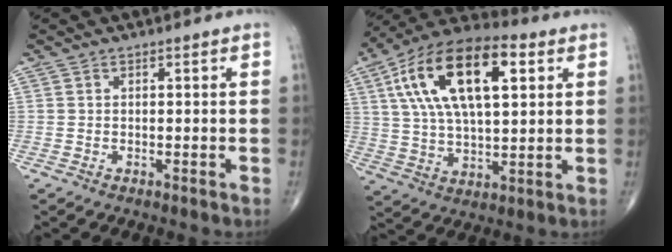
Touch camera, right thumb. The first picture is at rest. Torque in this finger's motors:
{"motor_torque": [-1.39, 3.03, 2.06, 0.71, 0.60]}